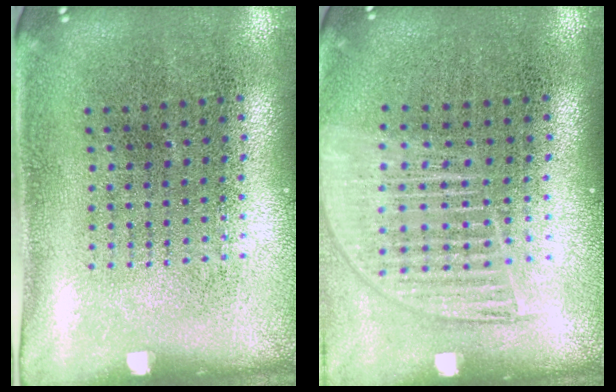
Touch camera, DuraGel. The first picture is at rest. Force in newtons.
{"total": 1.4, "press": 1.3, "slide": 0.5}